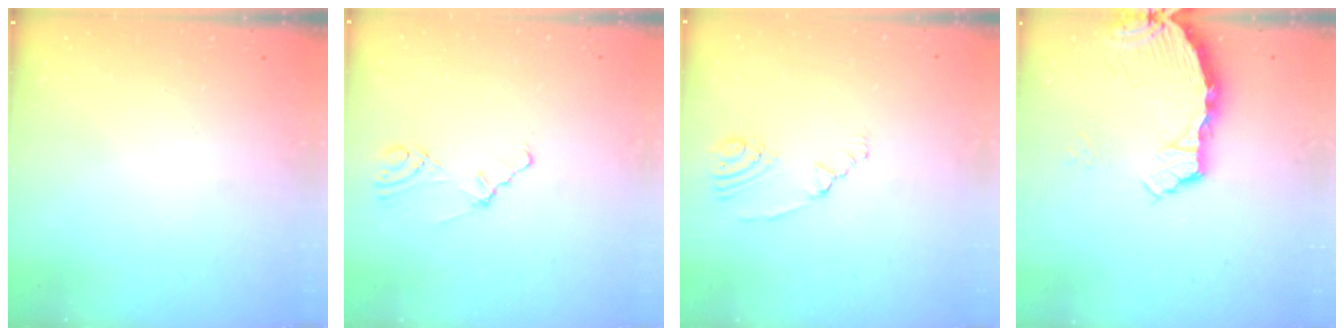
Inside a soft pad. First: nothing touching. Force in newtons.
{"total": 2.0, "press": 1.9, "slide": 0.7}
{"total": 2.9, "press": 2.1, "slide": 2.0}
{"total": 3.2, "press": 3.2, "slide": 0.3}